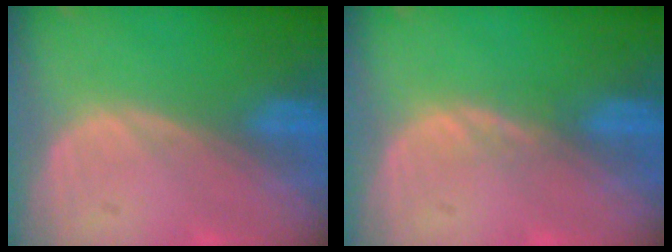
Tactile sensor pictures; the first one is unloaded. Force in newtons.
{"total": 1.1, "press": 1.0, "slide": 0.2}